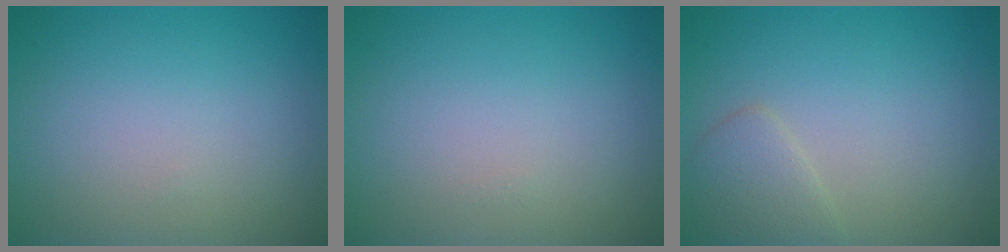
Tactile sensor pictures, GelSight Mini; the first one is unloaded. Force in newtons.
{"total": 0.0}
{"total": 2.0, "press": 2.0, "slide": 0.1}